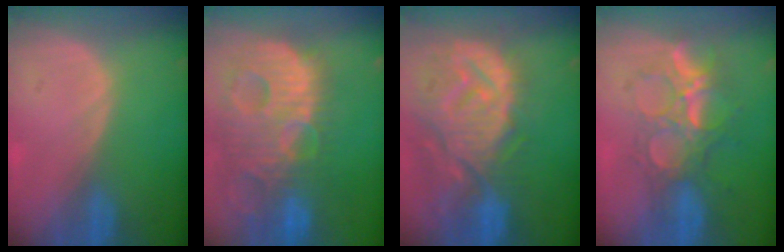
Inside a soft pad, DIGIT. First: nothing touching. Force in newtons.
{"total": 14.2, "press": 12.3, "slide": 7.2}
{"total": 13.4, "press": 11.7, "slide": 6.6}
{"total": 8.9, "press": 8.2, "slide": 3.6}